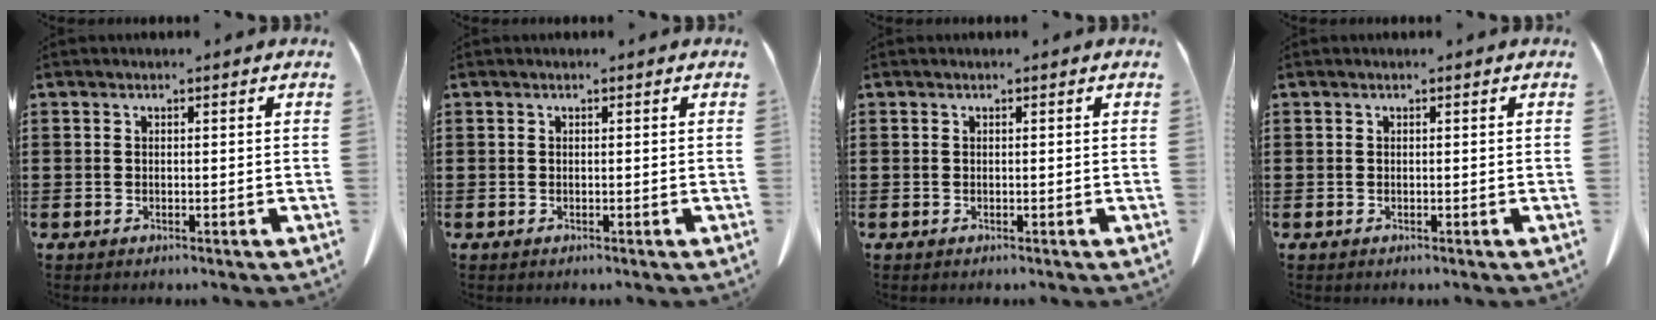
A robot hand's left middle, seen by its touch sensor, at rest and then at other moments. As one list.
[{"total": 0.0}, {"total": 0.0}, {"total": 0.0}]